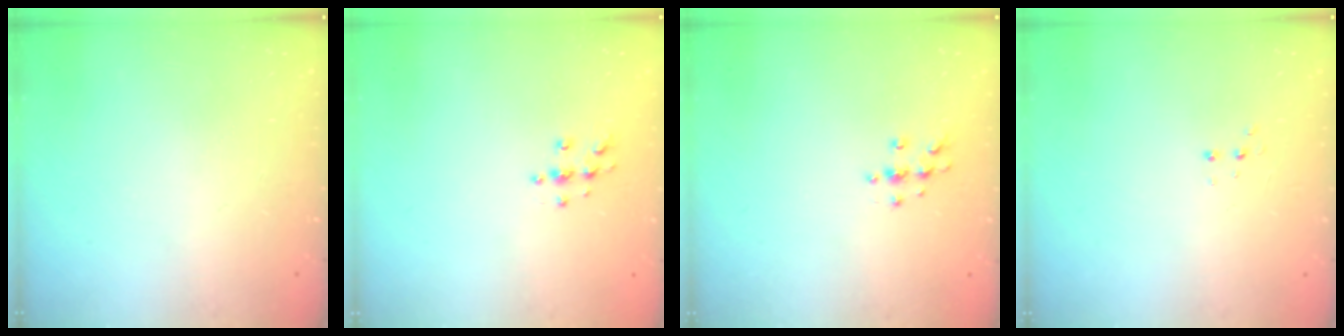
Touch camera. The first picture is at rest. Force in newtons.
{"total": 5.2, "press": 5.1, "slide": 0.5}
{"total": 4.9, "press": 4.8, "slide": 0.6}
{"total": 2.7, "press": 2.7, "slide": 0.5}